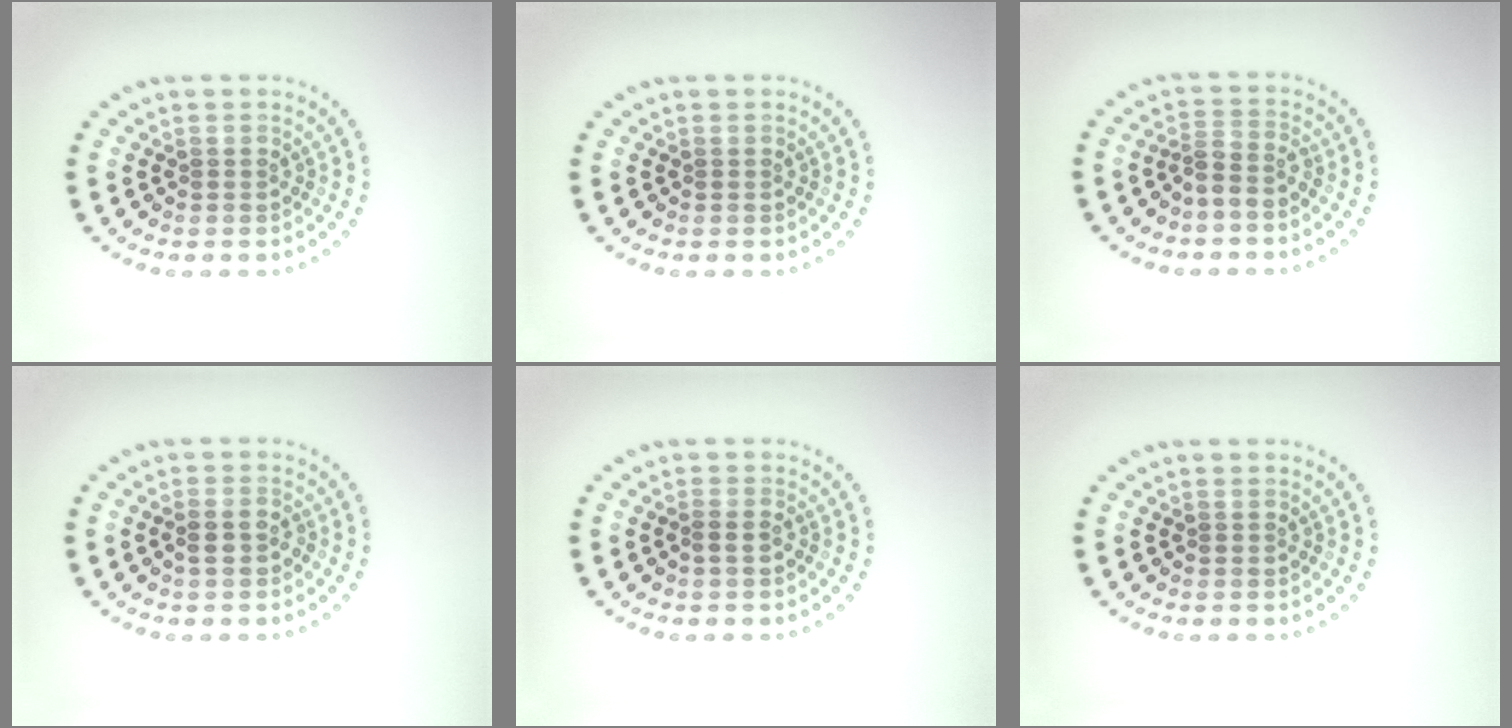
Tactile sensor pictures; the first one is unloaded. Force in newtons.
{"total": 0.0}
{"total": 2.2, "press": 1.5, "slide": 1.6}
{"total": 1.3, "press": 1.2, "slide": 0.5}
{"total": 0.8, "press": 0.5, "slide": 0.6}
{"total": 0.0}